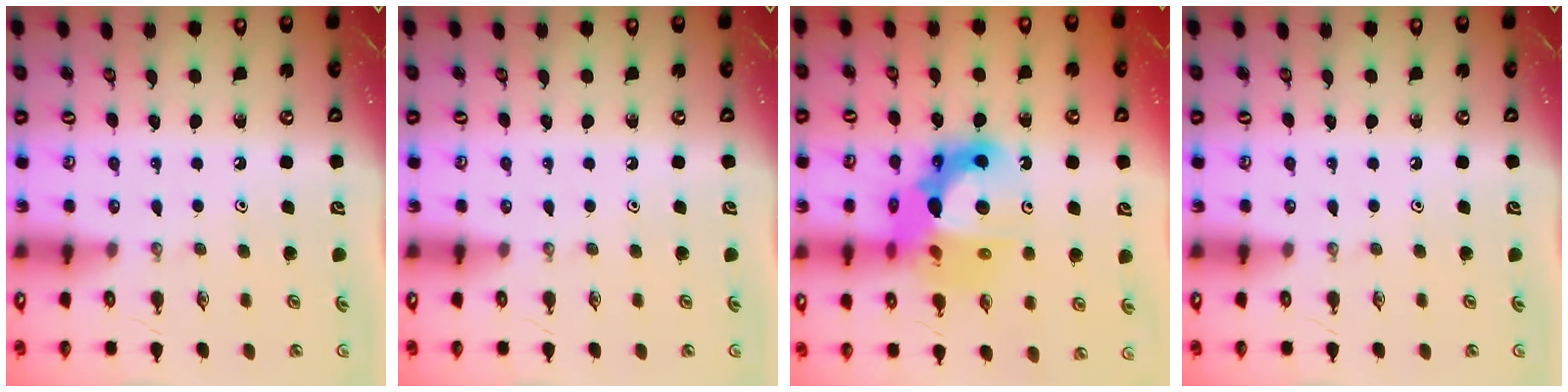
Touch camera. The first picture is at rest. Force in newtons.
{"total": 0.0}
{"total": 17.5, "press": 17.5, "slide": 1.4}
{"total": 0.0}